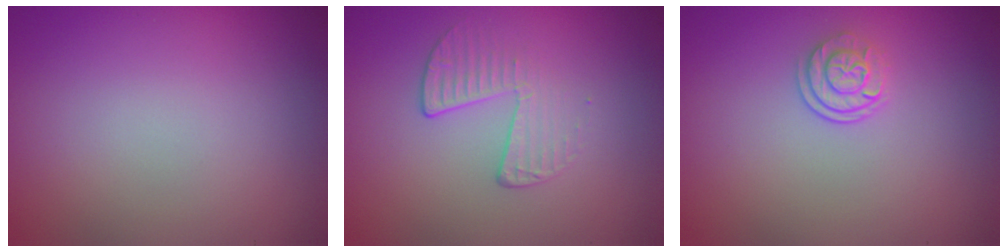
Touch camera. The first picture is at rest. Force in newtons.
{"total": 2.1, "press": 1.0, "slide": 1.8}
{"total": 2.2, "press": 1.7, "slide": 1.4}